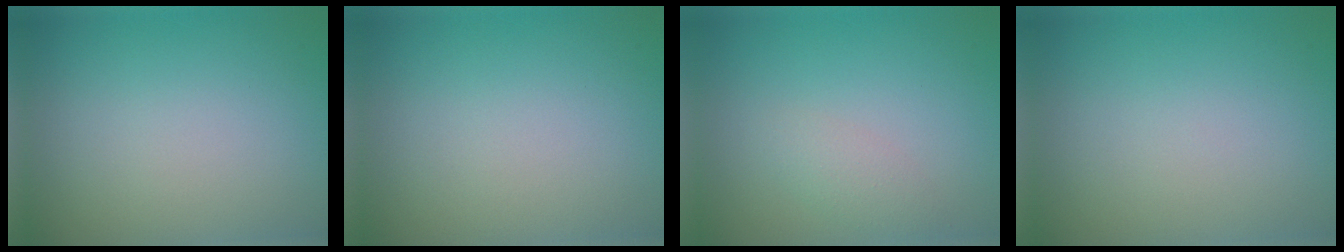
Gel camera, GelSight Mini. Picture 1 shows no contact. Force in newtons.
{"total": 0.0}
{"total": 1.5, "press": 1.5, "slide": 0.1}
{"total": 0.0}